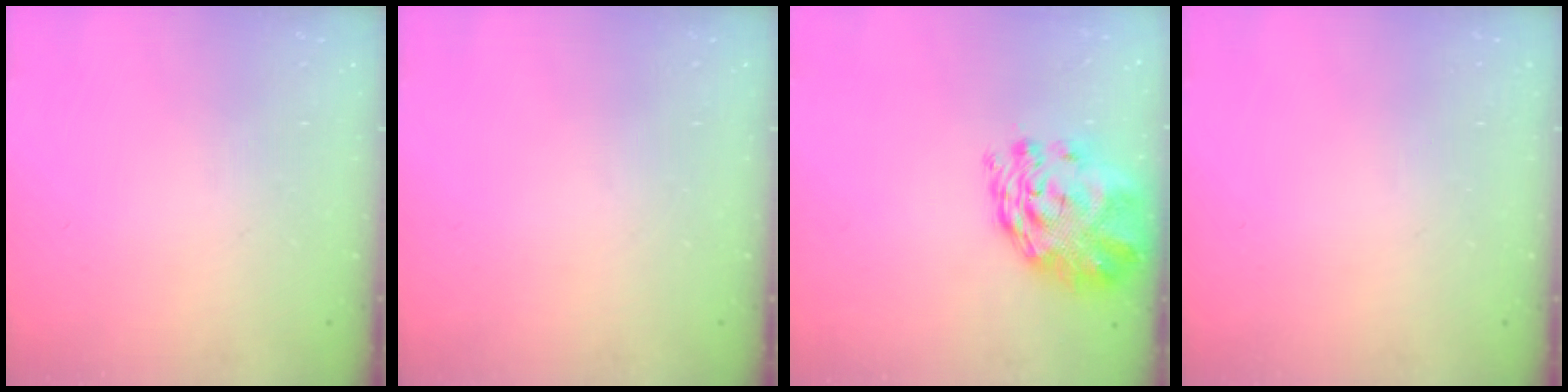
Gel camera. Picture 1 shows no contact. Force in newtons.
{"total": 0.0}
{"total": 3.9, "press": 3.5, "slide": 1.7}
{"total": 0.0}